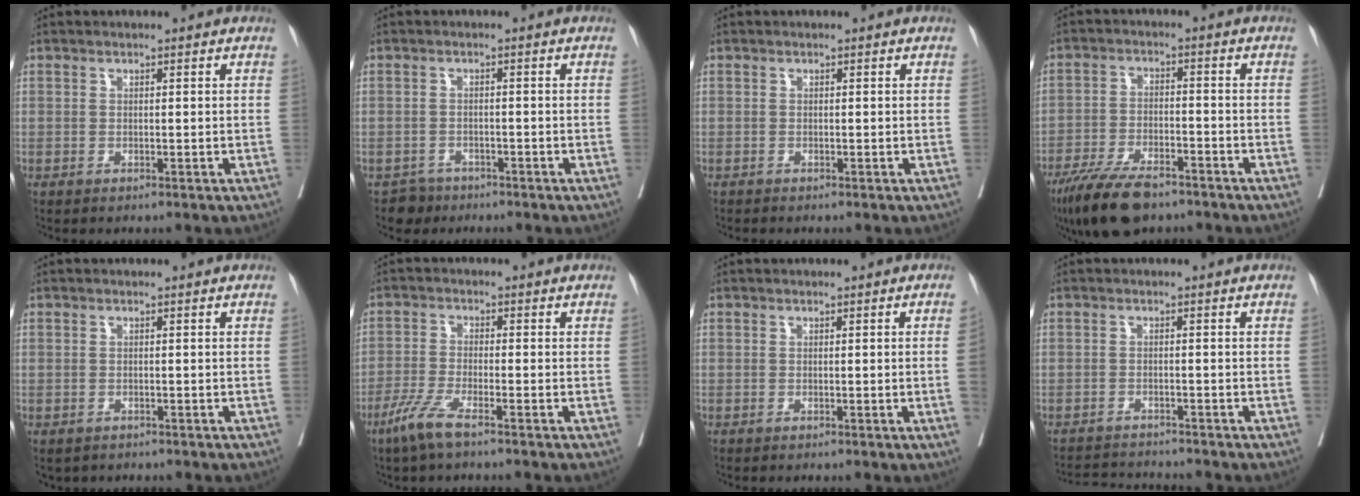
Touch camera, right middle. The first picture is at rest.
{"total": 2.3, "force": [-1.7, 1.4, -0.5], "torque": [0.006, 0.005, -0.027]}
{"total": 0.0}
{"total": 10.5, "force": [-7.9, 3.3, 6.0], "torque": [-0.110, -0.019, -0.140]}
{"total": 2.0, "force": [-1.4, 1.4, 0.4], "torque": [-0.013, -0.003, -0.018]}
{"total": 4.9, "force": [-3.4, 0.2, 3.6], "torque": [-0.080, -0.011, -0.073]}
{"total": 1.9, "force": [-0.2, -0.9, 1.6], "torque": [-0.023, -0.003, 0.001]}
{"total": 4.5, "force": [-4.5, -0.7, 0.0], "torque": [-0.001, -0.010, -0.074]}